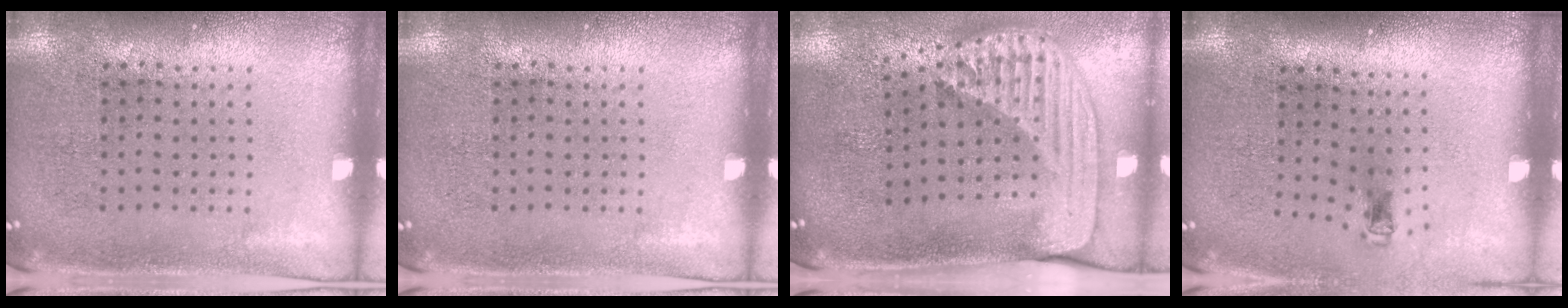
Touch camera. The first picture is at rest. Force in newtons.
{"total": 0.0}
{"total": 2.5, "press": 1.8, "slide": 1.8}
{"total": 0.6, "press": 0.3, "slide": 0.5}